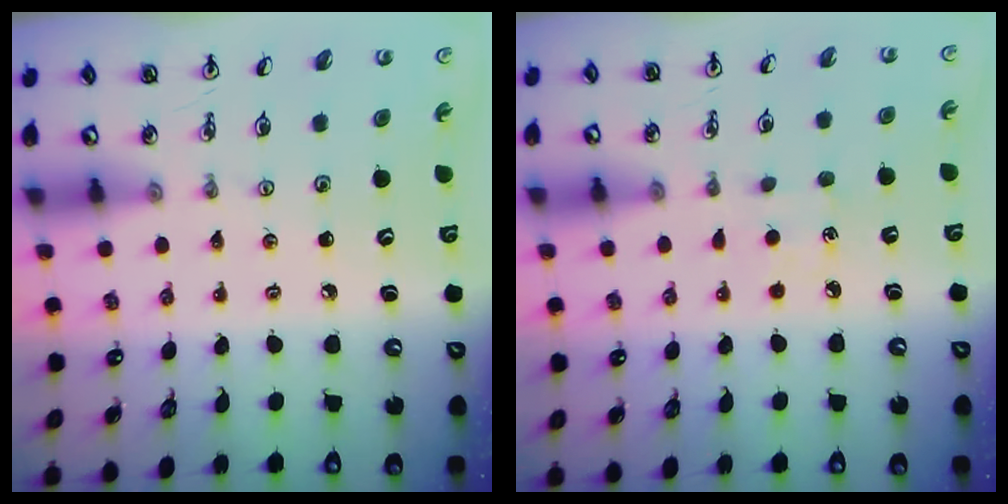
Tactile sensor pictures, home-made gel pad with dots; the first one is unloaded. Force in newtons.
{"total": 3.3, "press": 3.2, "slide": 0.4}